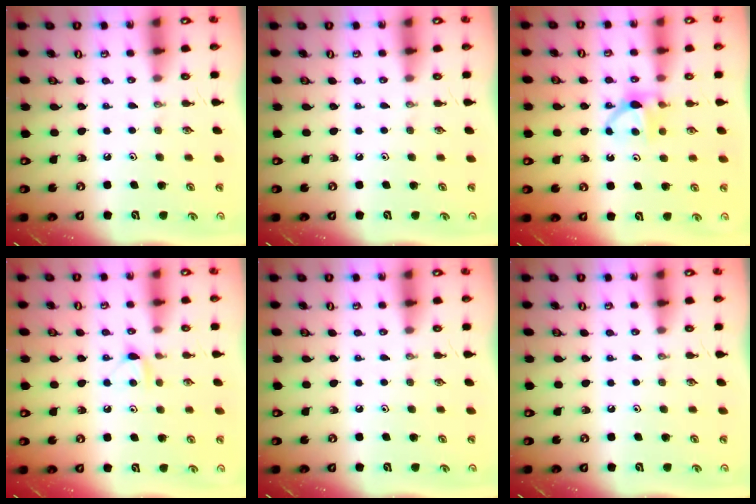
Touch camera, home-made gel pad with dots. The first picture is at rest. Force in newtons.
{"total": 0.0}
{"total": 5.3, "press": 5.2, "slide": 0.8}
{"total": 4.3, "press": 4.3, "slide": 0.6}
{"total": 0.0}
{"total": 0.0}